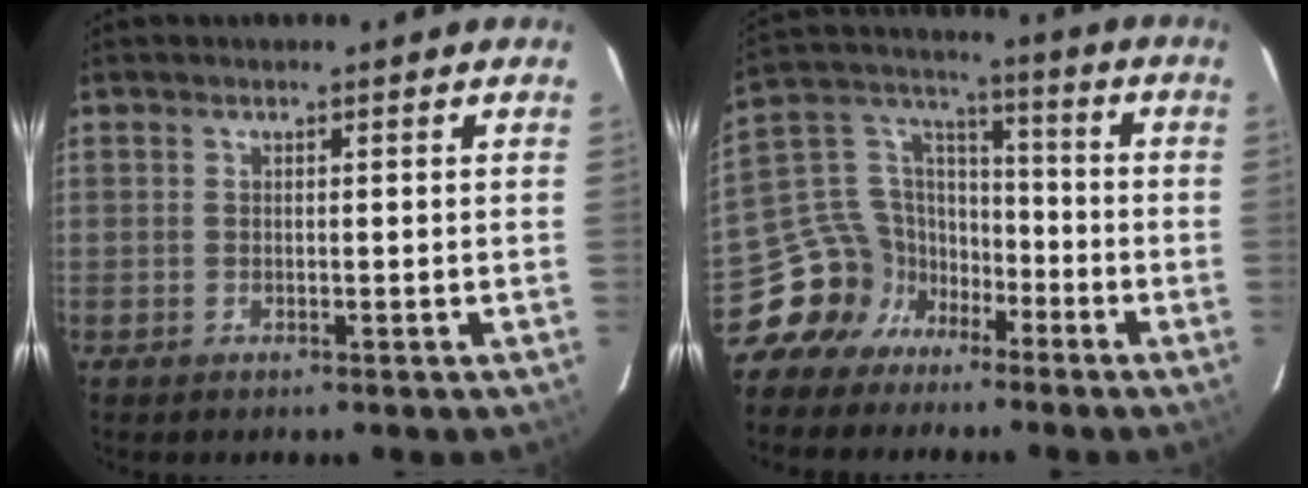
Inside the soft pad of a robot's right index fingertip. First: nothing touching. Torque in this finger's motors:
{"motor_torque": [0.18, -0.35, -0.46, -0.21]}